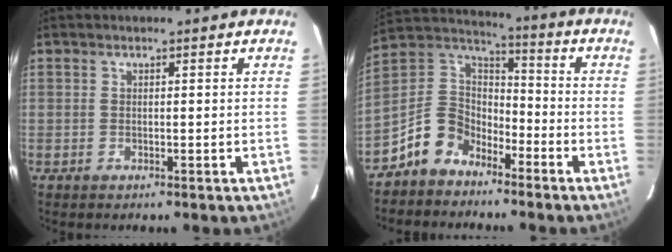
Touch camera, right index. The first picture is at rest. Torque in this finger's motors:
{"motor_torque": [0.38, -0.44, -0.04, -0.10]}